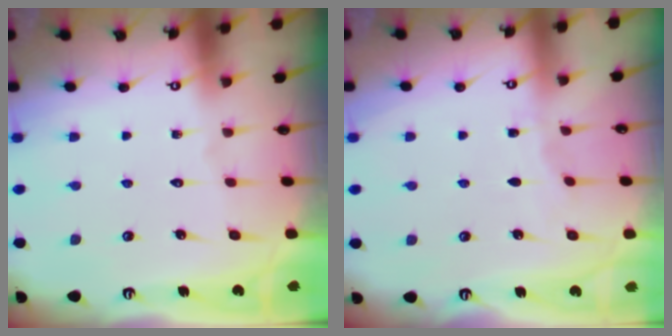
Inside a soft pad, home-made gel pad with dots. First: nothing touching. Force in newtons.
{"total": 2.7, "press": 2.6, "slide": 0.5}